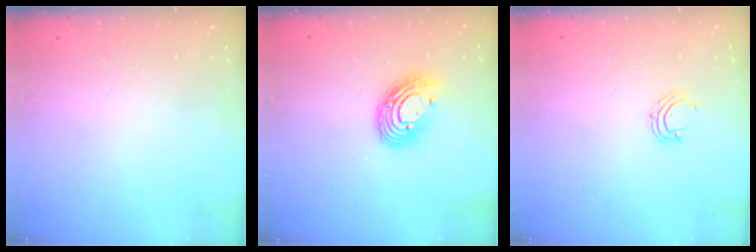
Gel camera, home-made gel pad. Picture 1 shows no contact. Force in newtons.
{"total": 11.6, "press": 11.5, "slide": 1.1}
{"total": 4.6, "press": 4.5, "slide": 0.5}